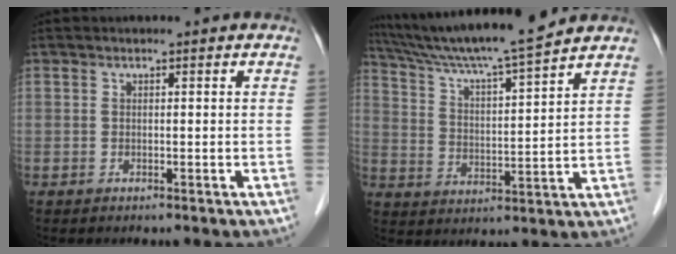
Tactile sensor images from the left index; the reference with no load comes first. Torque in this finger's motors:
{"motor_torque": [0.66, -0.73, 0.45, 0.09]}